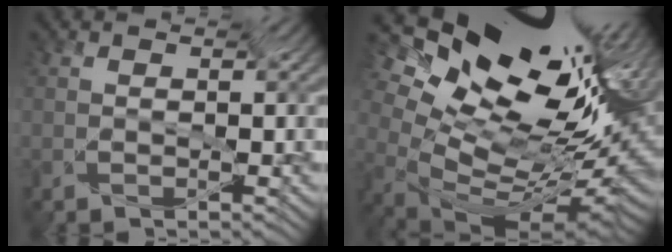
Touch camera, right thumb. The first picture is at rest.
{"total": 13.4, "force": [6.2, 5.5, 10.6], "torque": [-0.157, 0.058, 0.113]}